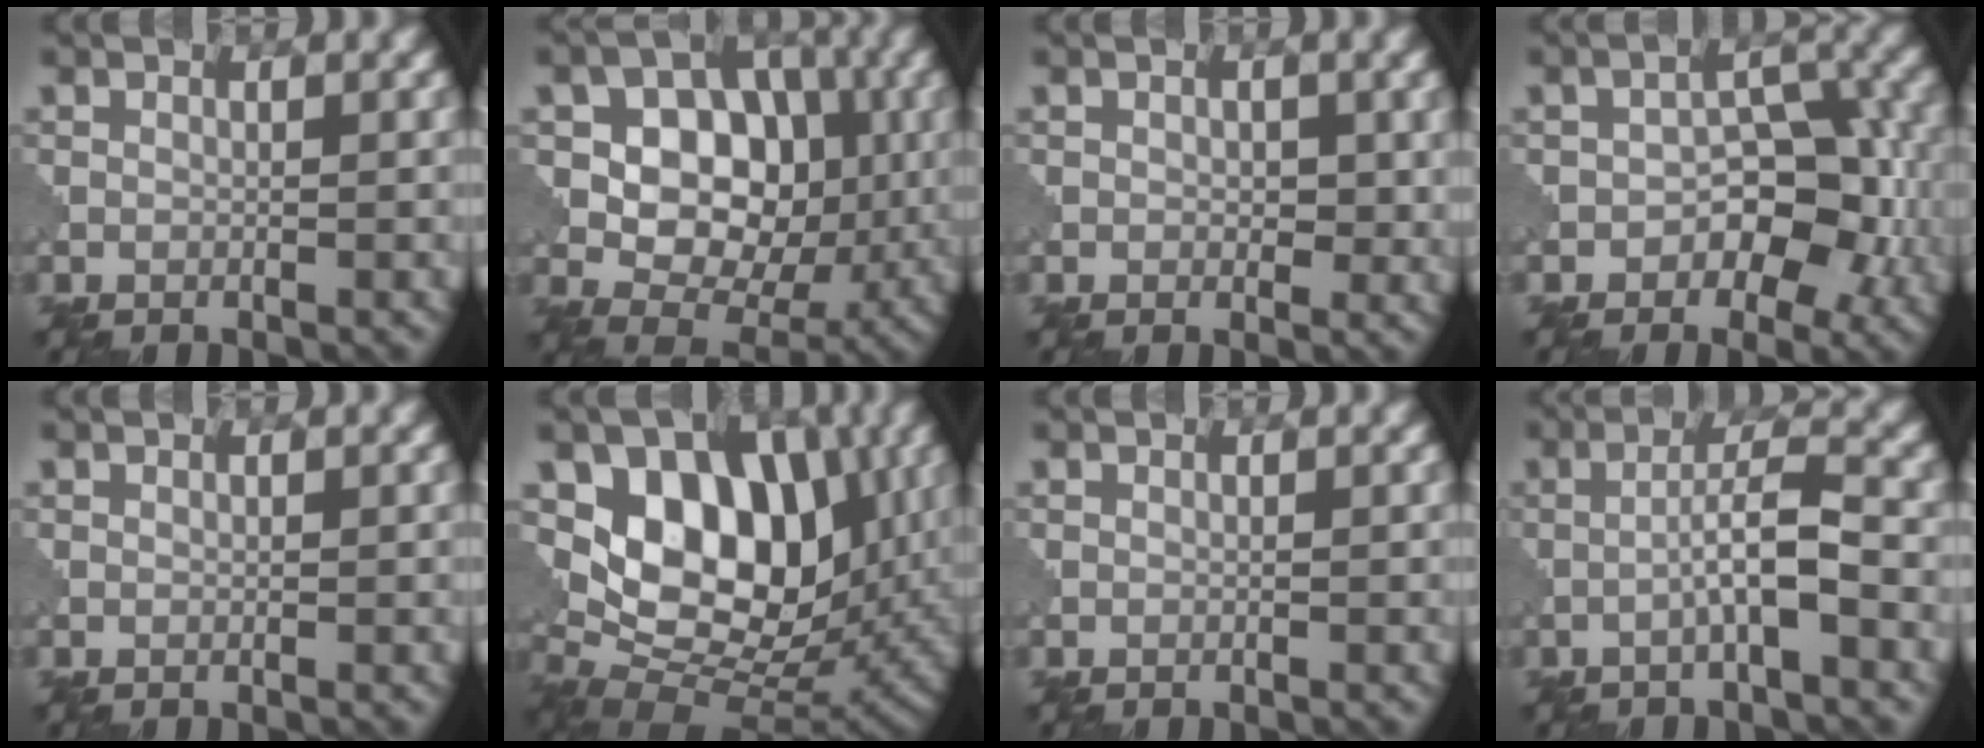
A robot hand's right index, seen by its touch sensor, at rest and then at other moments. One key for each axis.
{"total": 9.5, "fx": 0.8, "fy": 6.8, "fz": 6.6, "tx": -0.103, "ty": -0.001, "tz": 0.006}
{"total": 1.6, "fx": 0.2, "fy": 1.0, "fz": 1.2, "tx": -0.017, "ty": -0.004, "tz": 0.004}
{"total": 5.7, "fx": -1.7, "fy": 3.6, "fz": 4.1, "tx": -0.038, "ty": 0.004, "tz": -0.027}
{"total": 0.0}
{"total": 12.1, "fx": 2.6, "fy": 8.1, "fz": 8.6, "tx": -0.124, "ty": -0.005, "tz": 0.037}
{"total": 0.0}
{"total": 4.2, "fx": -1.3, "fy": 0.5, "fz": 3.9, "tx": -0.065, "ty": 0.016, "tz": -0.030}